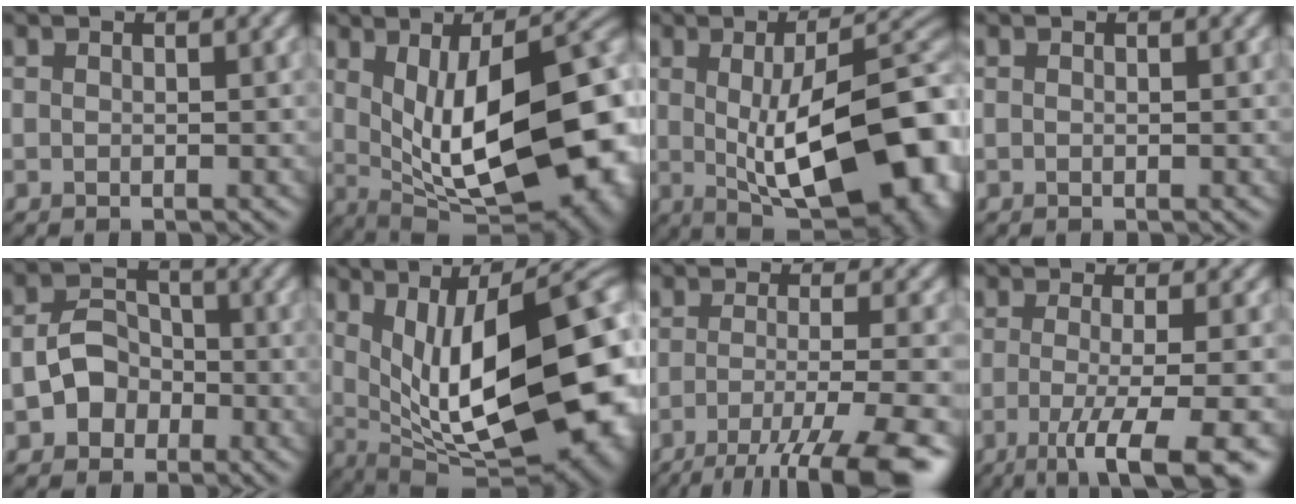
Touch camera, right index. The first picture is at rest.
{"total": 17.1, "force": [0.5, 6.9, 15.7], "torque": [-0.205, -0.001, 0.026]}
{"total": 14.9, "force": [-0.9, 6.2, 13.5], "torque": [-0.161, -0.008, -0.003]}
{"total": 0.0}
{"total": 3.5, "force": [-1.5, 2.8, 1.4], "torque": [-0.016, 0.008, -0.028]}
{"total": 18.5, "force": [2.0, 7.2, 16.9], "torque": [-0.219, 0.007, 0.055]}
{"total": 9.6, "force": [-5.7, 2.0, 7.5], "torque": [-0.106, -0.008, -0.095]}
{"total": 8.2, "force": [-3.5, 2.0, 7.2], "torque": [-0.094, -0.011, -0.061]}